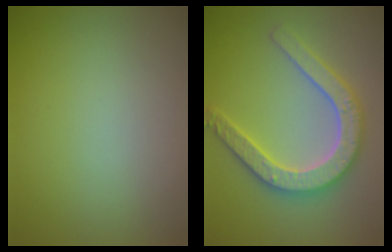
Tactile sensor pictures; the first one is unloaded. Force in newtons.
{"total": 5.3, "press": 5.2, "slide": 0.9}